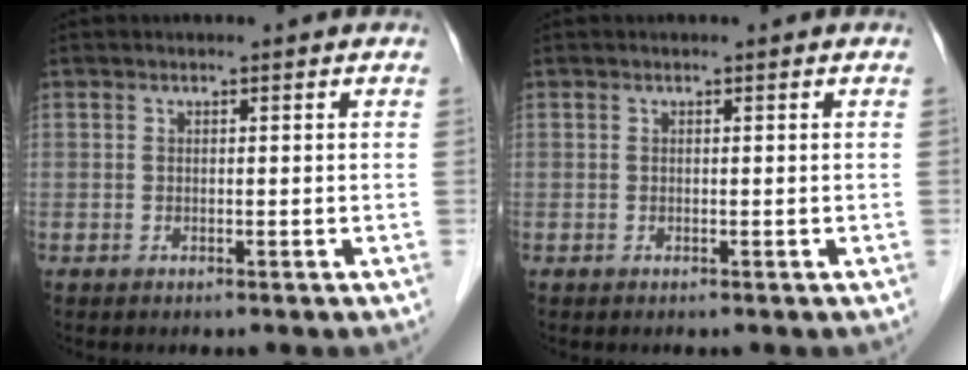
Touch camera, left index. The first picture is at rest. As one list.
[{"total": 0.0}]